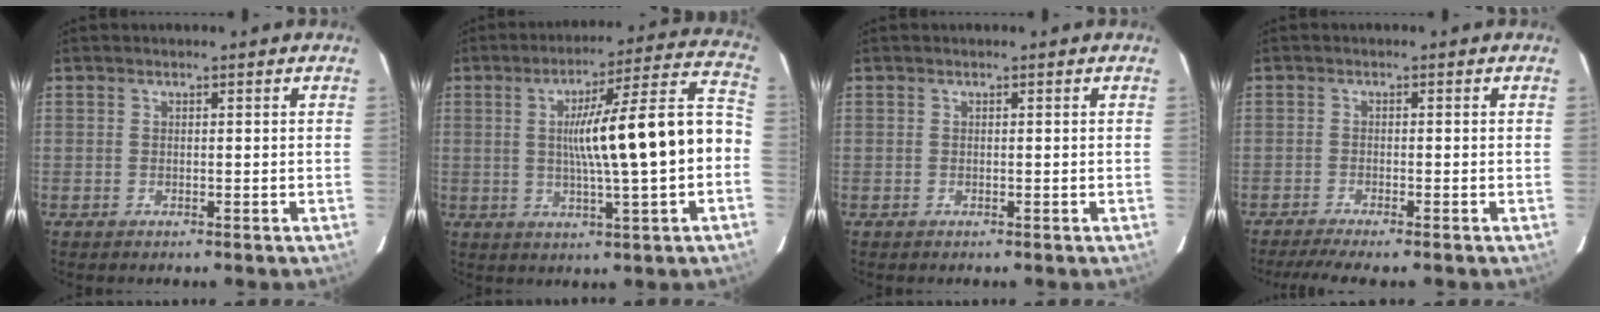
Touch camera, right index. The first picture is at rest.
{"total": 16.7, "force": [-0.8, 0.4, 16.7], "torque": [-0.244, 0.027, -0.013]}
{"total": 0.0}
{"total": 5.7, "force": [-4.8, -0.2, 3.1], "torque": [-0.045, -0.012, -0.077]}